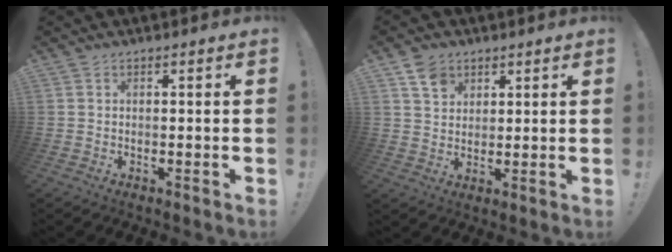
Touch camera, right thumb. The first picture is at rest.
{"total": 6.5, "force": [4.0, 4.6, 2.1], "torque": [-0.035, -0.015, 0.076]}